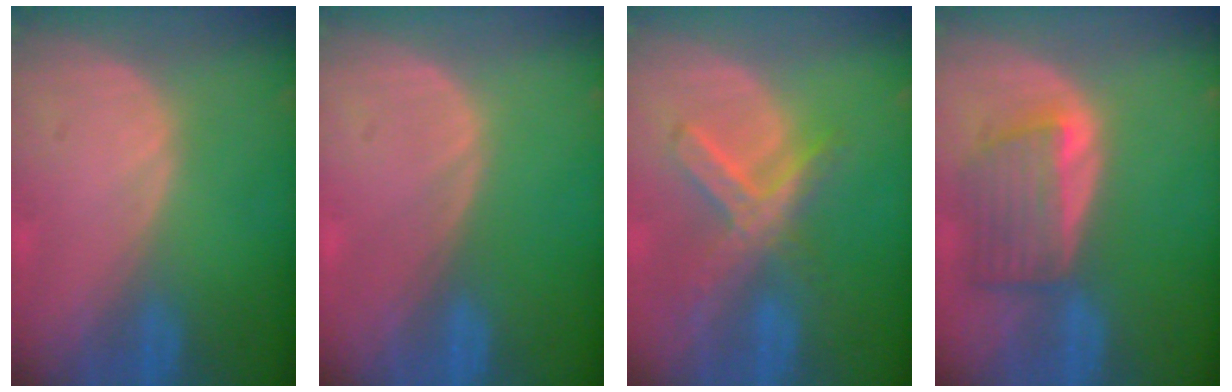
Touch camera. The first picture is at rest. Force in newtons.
{"total": 0.0}
{"total": 7.2, "press": 6.3, "slide": 3.6}
{"total": 6.4, "press": 6.4, "slide": 0.8}